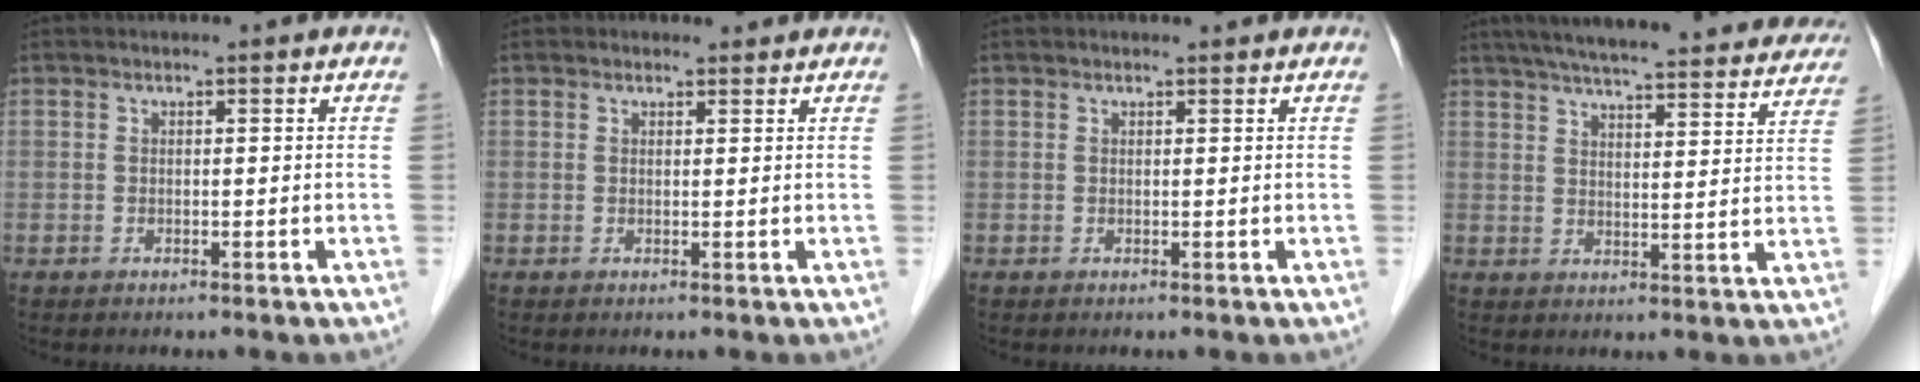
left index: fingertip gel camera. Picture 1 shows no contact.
{"total": 1.1, "force": [0.9, 0.6, -0.1], "torque": [-0.003, 0.001, 0.009]}
{"total": 0.9, "force": [0.9, 0.2, 0.3], "torque": [-0.010, 0.007, 0.013]}
{"total": 30.0, "force": [26.8, 4.6, 12.5], "torque": [-0.201, -0.014, 0.332]}